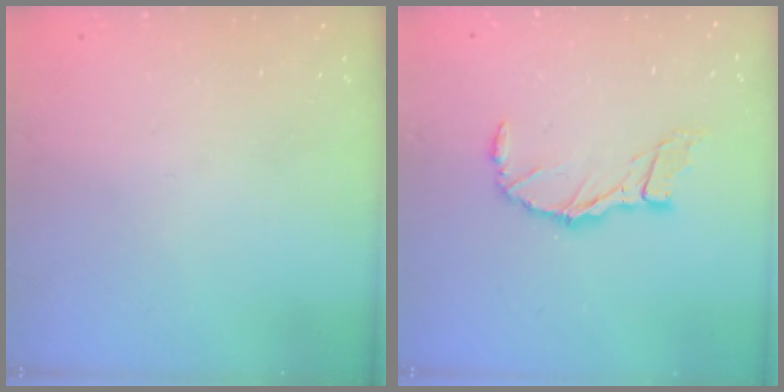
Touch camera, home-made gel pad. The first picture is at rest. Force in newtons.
{"total": 9.5, "press": 9.4, "slide": 1.4}